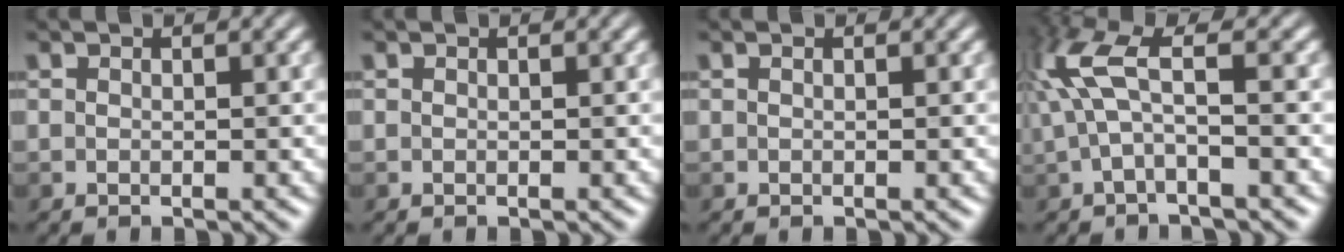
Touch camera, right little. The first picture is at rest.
{"total": 0.0}
{"total": 0.0}
{"total": 4.1, "force": [0.7, 1.0, 3.9], "torque": [-0.101, 0.017, 0.010]}